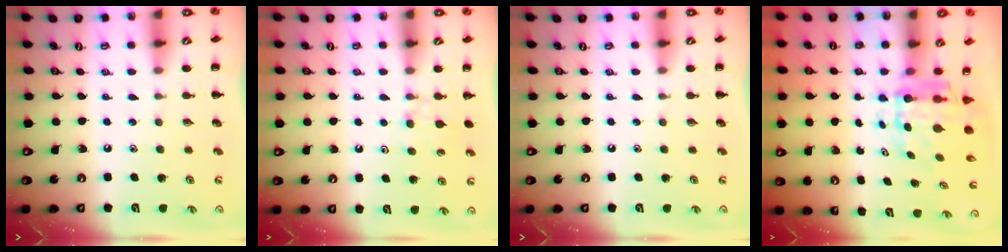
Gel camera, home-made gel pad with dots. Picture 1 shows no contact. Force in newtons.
{"total": 5.7, "press": 5.5, "slide": 1.7}
{"total": 0.0}
{"total": 6.2, "press": 5.9, "slide": 2.0}